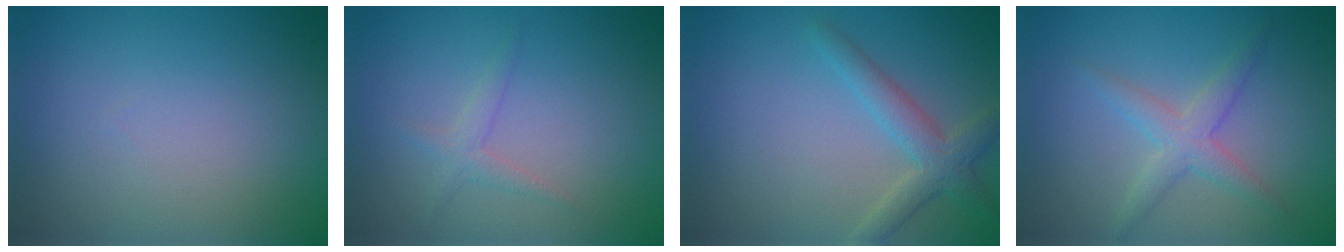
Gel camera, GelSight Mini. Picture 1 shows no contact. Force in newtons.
{"total": 1.2, "press": 1.2, "slide": 0.0}
{"total": 3.0, "press": 3.0, "slide": 0.1}
{"total": 2.6, "press": 2.6, "slide": 0.2}